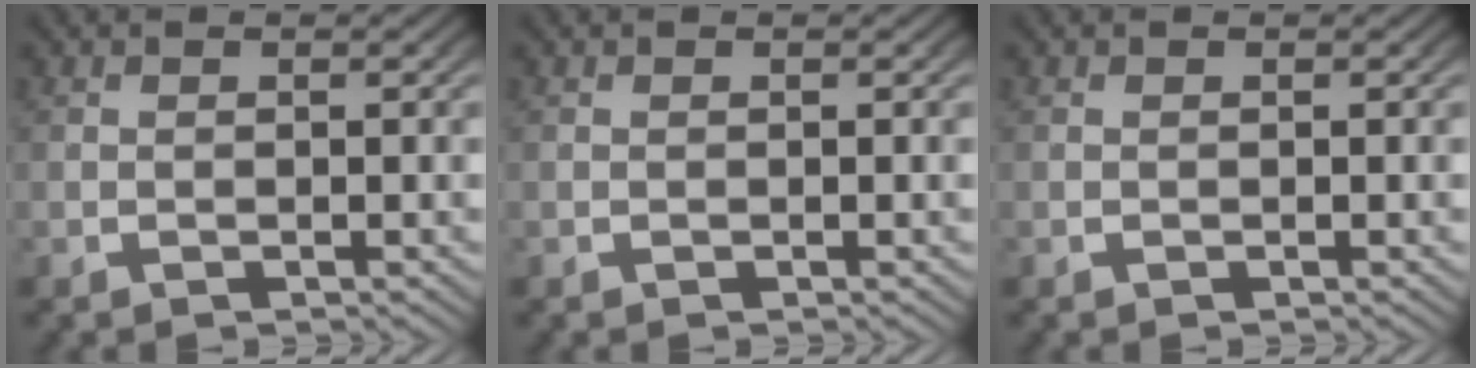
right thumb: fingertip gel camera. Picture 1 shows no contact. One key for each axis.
{"total": 0.0}
{"total": 0.0}